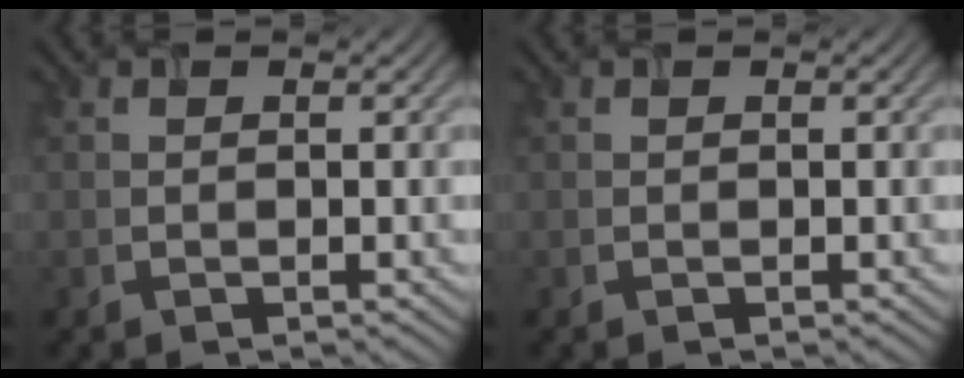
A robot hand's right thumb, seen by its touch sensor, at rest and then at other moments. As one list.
[{"total": 0.0}]